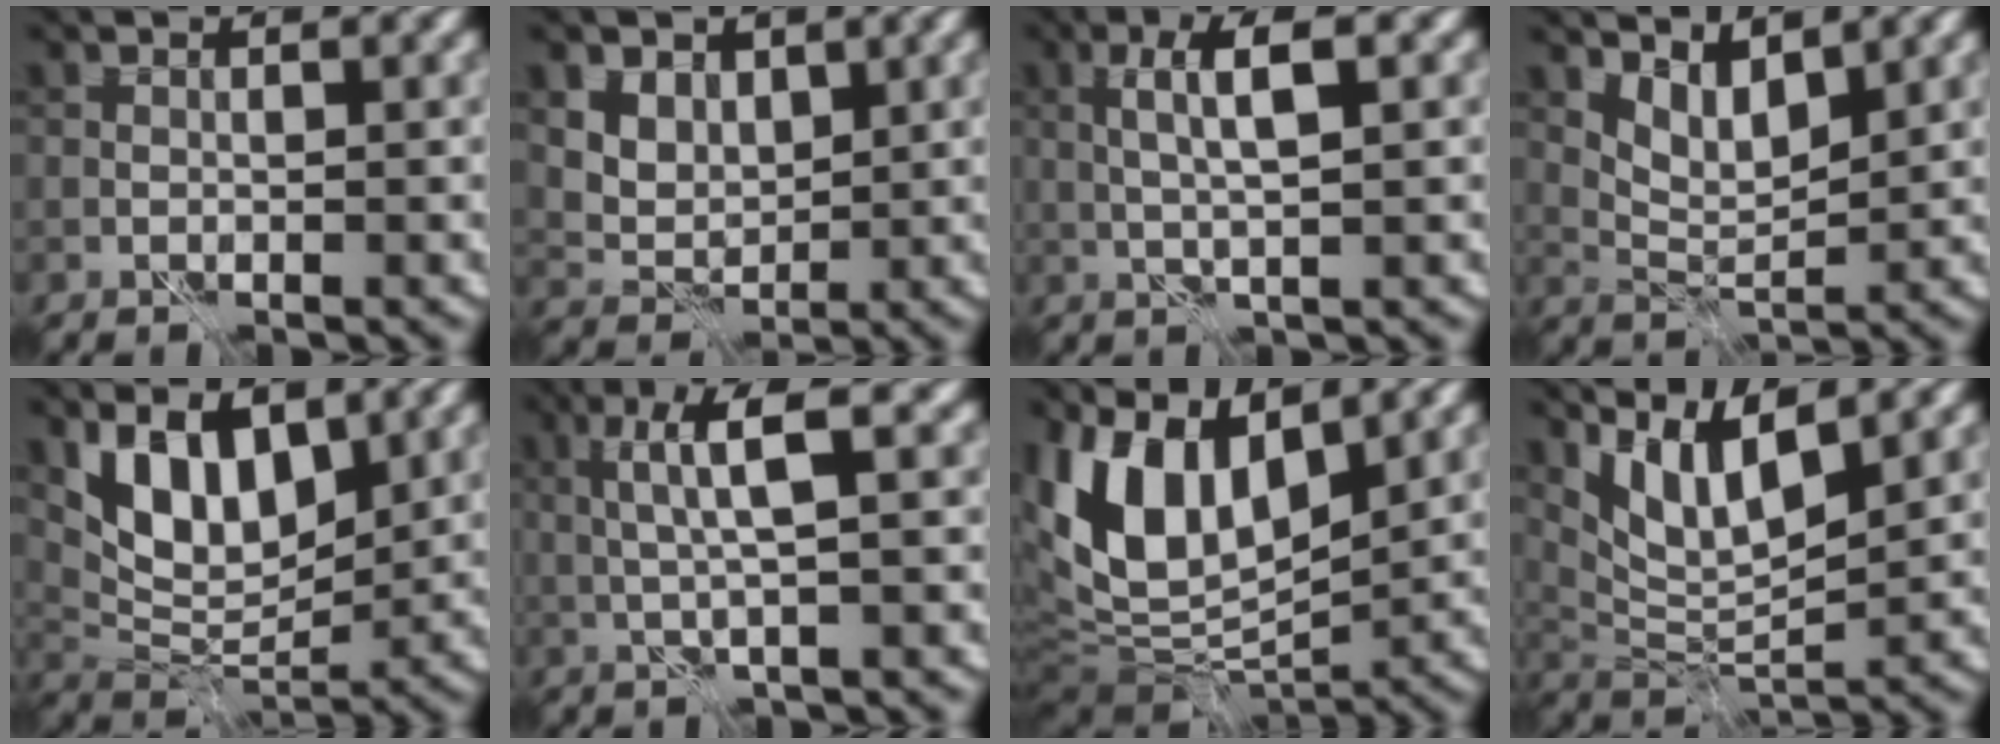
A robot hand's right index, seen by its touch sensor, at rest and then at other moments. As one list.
[{"total": 5.5, "force": [2.9, 4.0, 2.4], "torque": [-0.063, -0.002, 0.057]}, {"total": 3.7, "force": [0.8, 0.6, 3.6], "torque": [-0.069, 0.008, 0.014]}, {"total": 3.3, "force": [2.2, 1.3, 2.1], "torque": [-0.046, -0.009, 0.045]}, {"total": 6.5, "force": [3.2, 3.6, 4.4], "torque": [-0.080, -0.016, 0.058]}, {"total": 4.5, "force": [1.0, 0.6, 4.4], "torque": [-0.087, 0.008, 0.020]}, {"total": 10.7, "force": [3.3, 5.5, 8.6], "torque": [-0.171, 0.003, 0.054]}, {"total": 6.2, "force": [3.6, 2.2, 4.6], "torque": [-0.093, -0.011, 0.072]}]